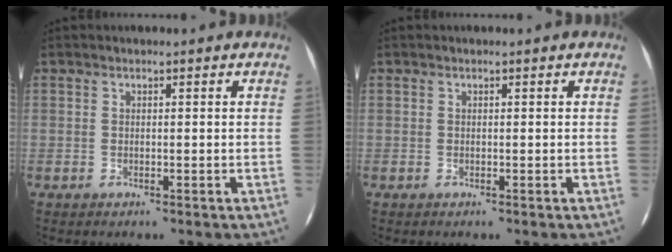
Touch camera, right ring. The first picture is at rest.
{"total": 0.0}